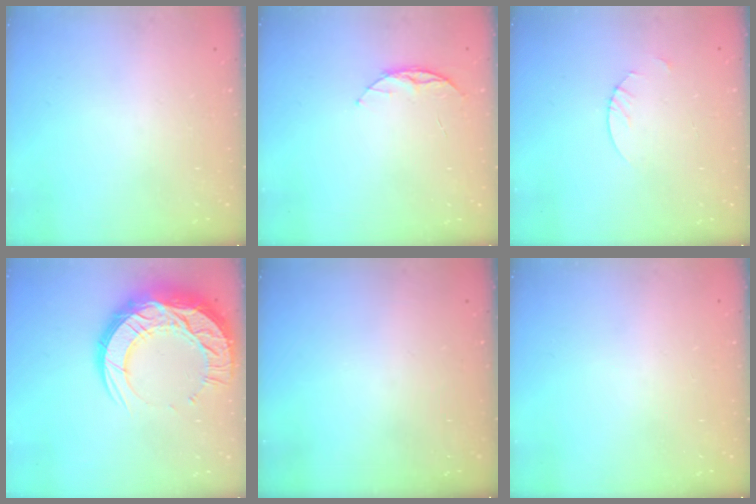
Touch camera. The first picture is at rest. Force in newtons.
{"total": 6.0, "press": 5.9, "slide": 0.6}
{"total": 1.8, "press": 1.8, "slide": 0.2}
{"total": 22.3, "press": 22.2, "slide": 1.9}
{"total": 0.0}
{"total": 0.0}